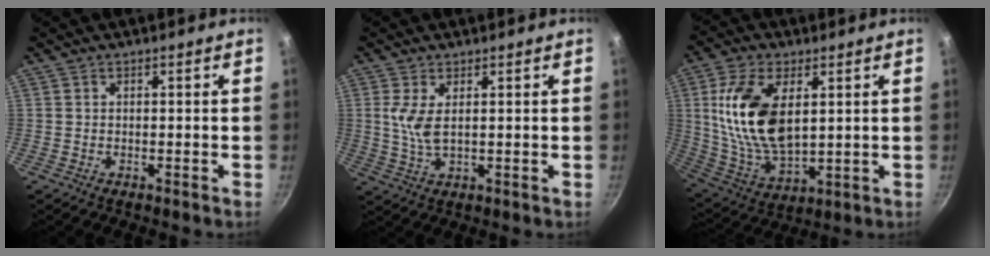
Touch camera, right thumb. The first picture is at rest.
{"total": 5.0, "force": [1.2, 2.1, 4.3], "torque": [-0.094, -0.006, 0.028]}
{"total": 17.5, "force": [3.9, 9.5, 14.2], "torque": [-0.264, -0.019, 0.087]}